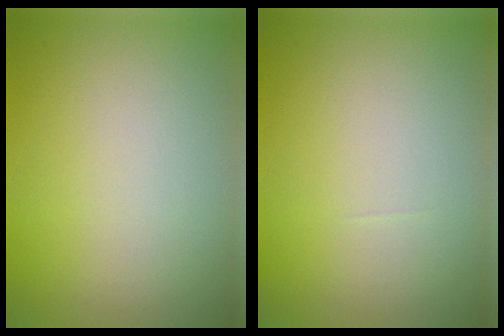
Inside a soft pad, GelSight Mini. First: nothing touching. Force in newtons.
{"total": 0.0}